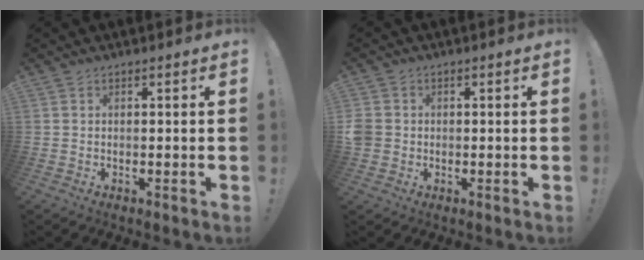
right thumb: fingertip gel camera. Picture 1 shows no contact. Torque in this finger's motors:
{"motor_torque": [0.48, 0.53, 0.15, -0.04, 0.00]}